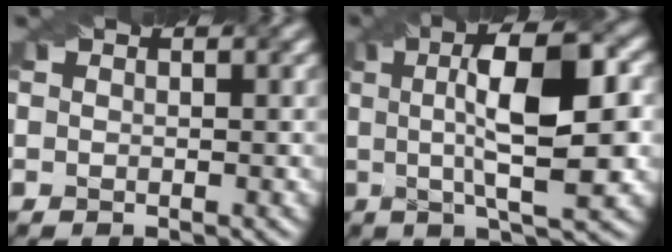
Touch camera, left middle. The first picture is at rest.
{"total": 10.2, "force": [1.0, 2.7, 9.8], "torque": [-0.140, 0.012, 0.015]}